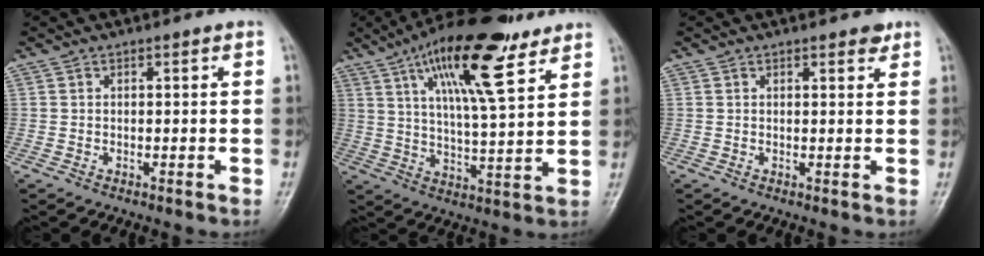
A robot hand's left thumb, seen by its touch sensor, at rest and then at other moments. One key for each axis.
{"total": 18.5, "fx": 10.0, "fy": 5.5, "fz": 14.5, "tx": -0.216, "ty": -0.029, "tz": 0.163}
{"total": 2.0, "fx": 1.4, "fy": 0.8, "fz": 1.2, "tx": -0.006, "ty": -0.006, "tz": 0.015}